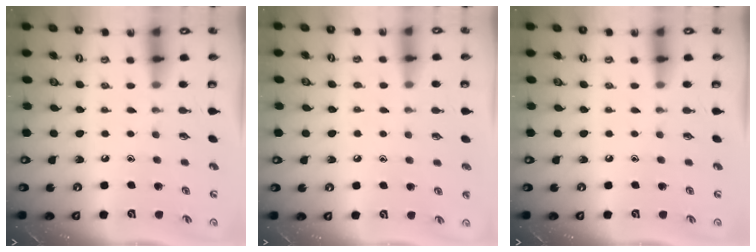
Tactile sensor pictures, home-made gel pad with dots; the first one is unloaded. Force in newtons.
{"total": 3.2, "press": 3.2, "slide": 0.4}
{"total": 0.0}